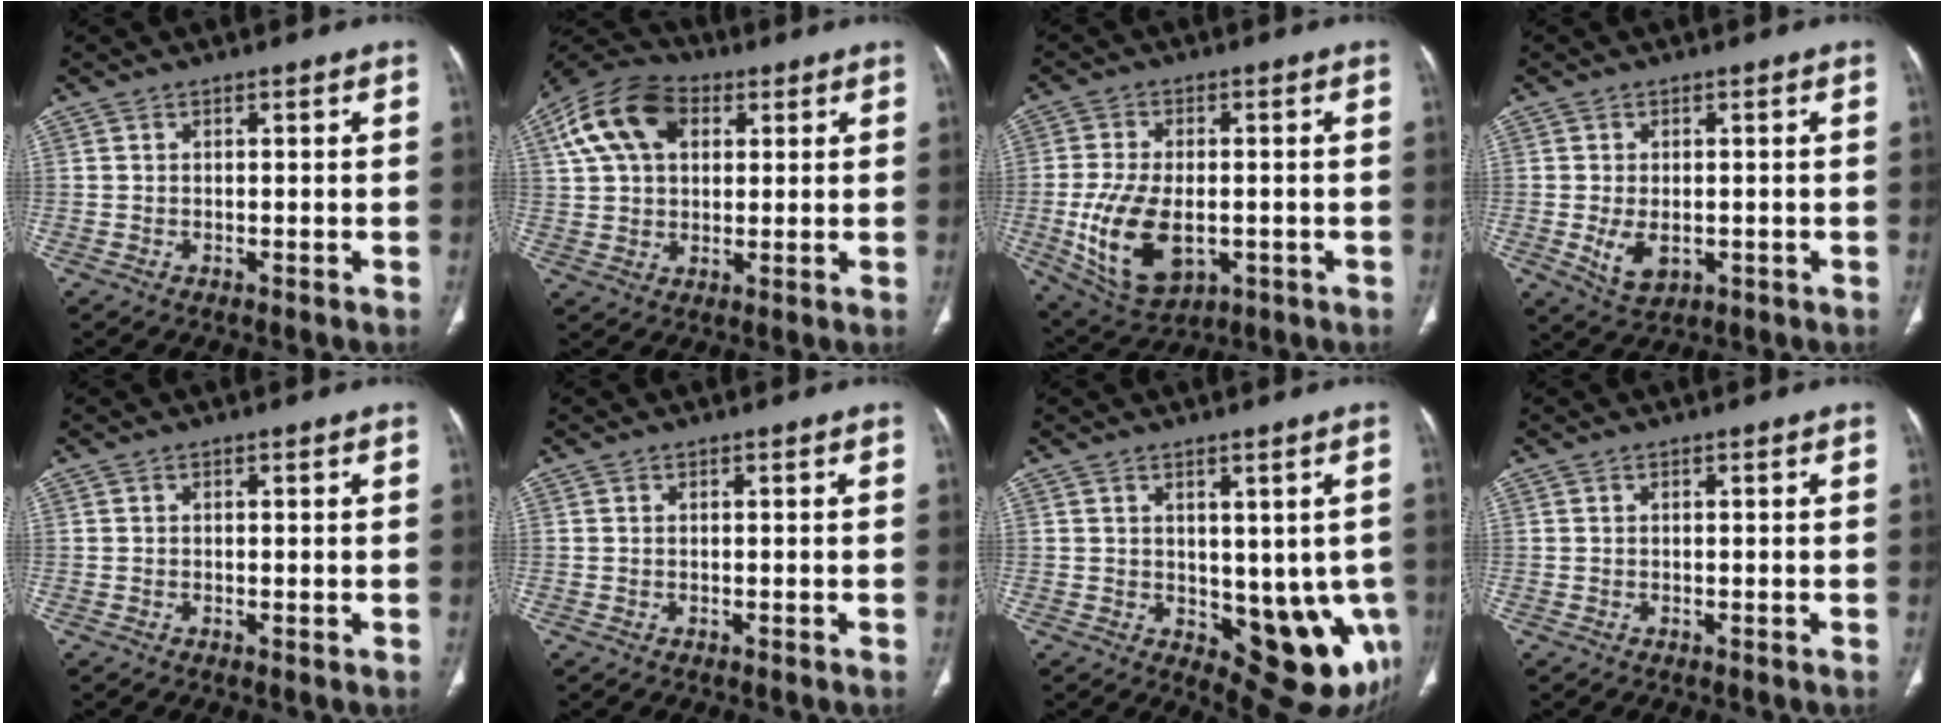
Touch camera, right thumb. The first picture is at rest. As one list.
[{"total": 14.6, "force": [5.0, 9.7, 9.7], "torque": [-0.175, 0.014, 0.084]}, {"total": 14.1, "force": [-2.9, 8.2, 11.1], "torque": [-0.205, -0.005, -0.033]}, {"total": 5.3, "force": [-1.0, 3.3, 4.0], "torque": [-0.067, -0.009, -0.005]}, {"total": 0.0}, {"total": 0.0}, {"total": 12.0, "force": [-2.2, 6.3, 10.0], "torque": [-0.078, -0.016, -0.008]}, {"total": 0.0}]